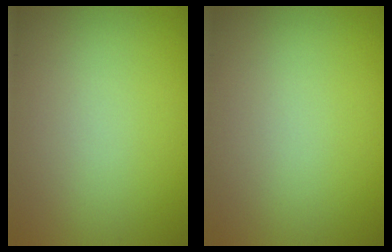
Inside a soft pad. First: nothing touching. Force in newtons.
{"total": 0.0}